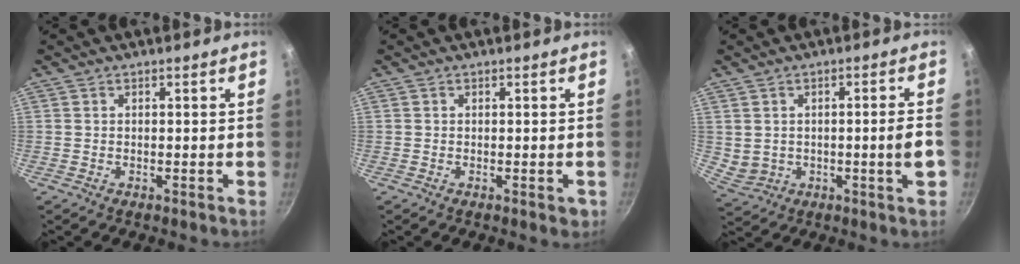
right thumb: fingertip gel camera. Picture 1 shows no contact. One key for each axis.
{"total": 1.5, "fx": -0.4, "fy": 0.6, "fz": 1.3, "tx": -0.014, "ty": -0.001, "tz": -0.007}
{"total": 6.3, "fx": -0.2, "fy": 2.2, "fz": 5.9, "tx": -0.094, "ty": 0.008, "tz": 0.017}